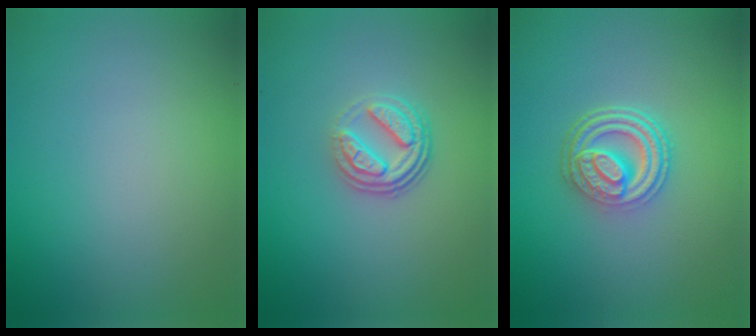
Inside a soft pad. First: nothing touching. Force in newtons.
{"total": 3.7, "press": 2.7, "slide": 2.6}
{"total": 4.9, "press": 3.8, "slide": 3.1}